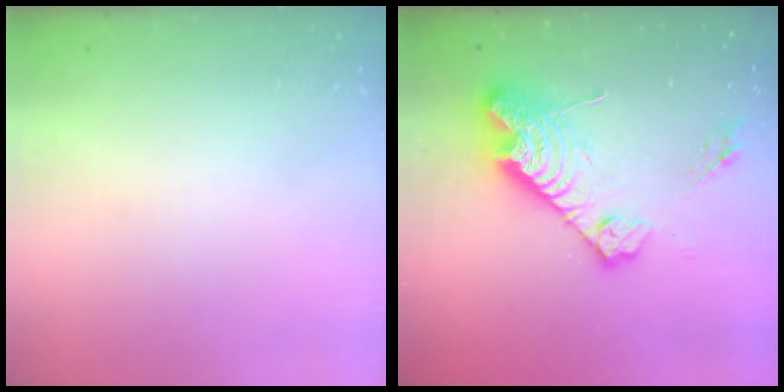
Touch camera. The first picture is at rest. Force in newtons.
{"total": 17.8, "press": 17.7, "slide": 1.2}